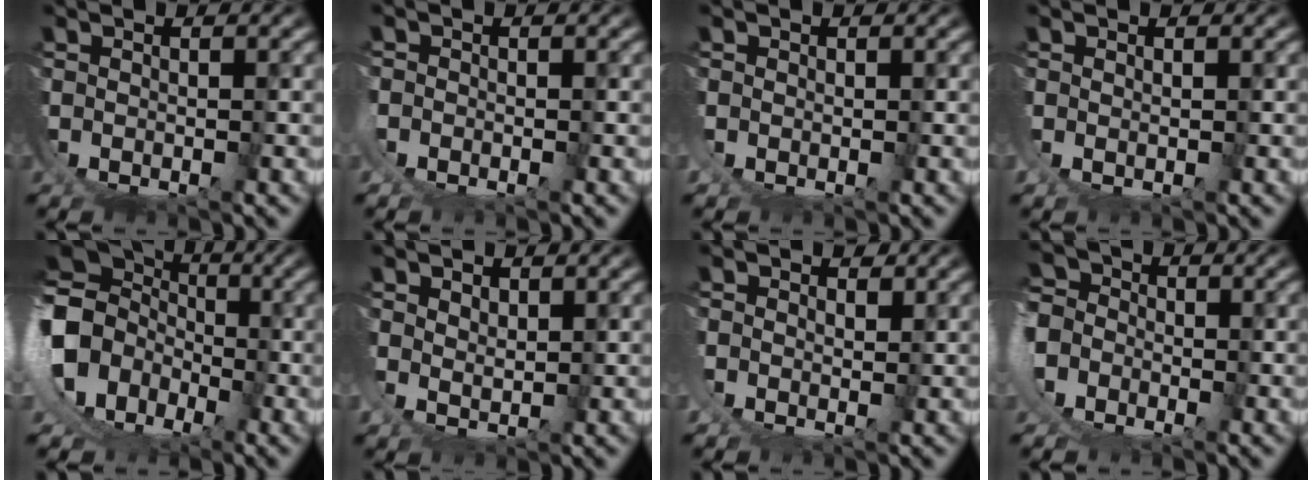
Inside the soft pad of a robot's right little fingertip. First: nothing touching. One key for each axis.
{"total": 0.6, "fx": -0.3, "fy": -0.3, "fz": 0.3, "tx": -0.012, "ty": -0.003, "tz": -0.006}
{"total": 0.7, "fx": 0.4, "fy": 0.5, "fz": 0.3, "tx": -0.012, "ty": -0.005, "tz": 0.010}
{"total": 0.9, "fx": 0.5, "fy": 0.0, "fz": 0.8, "tx": -0.024, "ty": -0.004, "tz": 0.012}
{"total": 9.9, "fx": 0.4, "fy": 8.1, "fz": 5.7, "tx": -0.130, "ty": -0.017, "tz": 0.002}
{"total": 1.8, "fx": 1.6, "fy": 0.0, "fz": 0.9, "tx": -0.019, "ty": -0.010, "tz": 0.039}
{"total": 1.4, "fx": 0.8, "fy": 0.8, "fz": 0.8, "tx": -0.015, "ty": -0.002, "tz": 0.017}
{"total": 5.1, "fx": 0.2, "fy": 4.3, "fz": 2.7, "tx": -0.070, "ty": -0.007, "tz": -0.007}